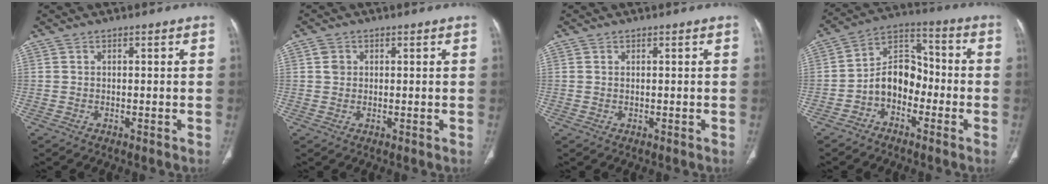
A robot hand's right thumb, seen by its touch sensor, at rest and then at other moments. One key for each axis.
{"total": 1.9, "fx": 0.5, "fy": 1.7, "fz": 0.8, "tx": -0.011, "ty": 0.000, "tz": 0.010}
{"total": 0.0}
{"total": 9.9, "fx": -3.3, "fy": 7.2, "fz": 6.0, "tx": -0.078, "ty": 0.049, "tz": -0.072}